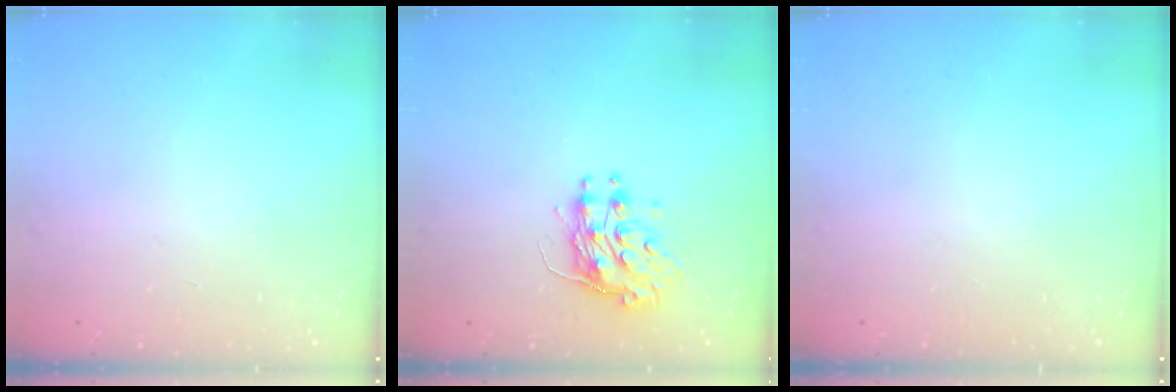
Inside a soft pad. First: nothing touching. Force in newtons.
{"total": 9.0, "press": 9.0, "slide": 0.2}
{"total": 0.0}